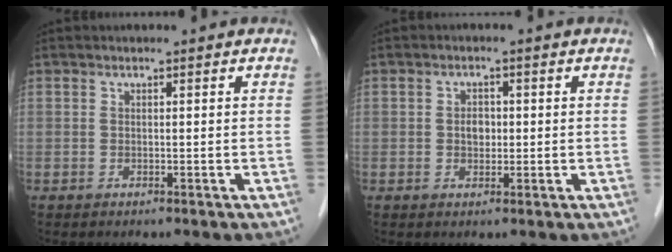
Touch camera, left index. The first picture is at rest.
{"total": 2.0, "force": [0.0, 1.5, 1.3], "torque": [-0.022, 0.004, 0.002]}